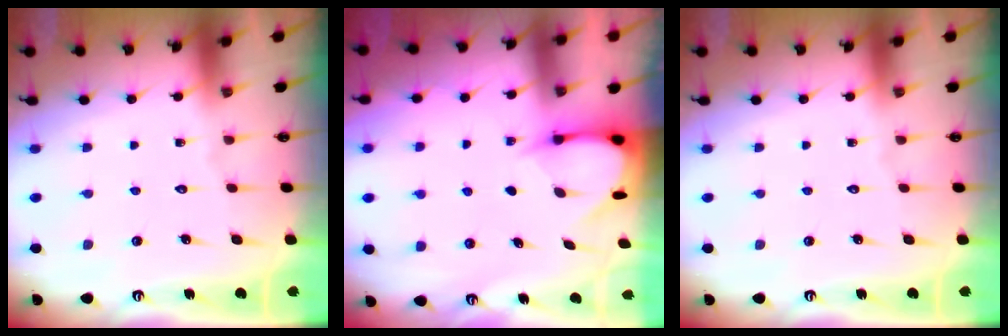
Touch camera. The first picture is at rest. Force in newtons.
{"total": 3.7, "press": 3.7, "slide": 0.3}
{"total": 0.0}